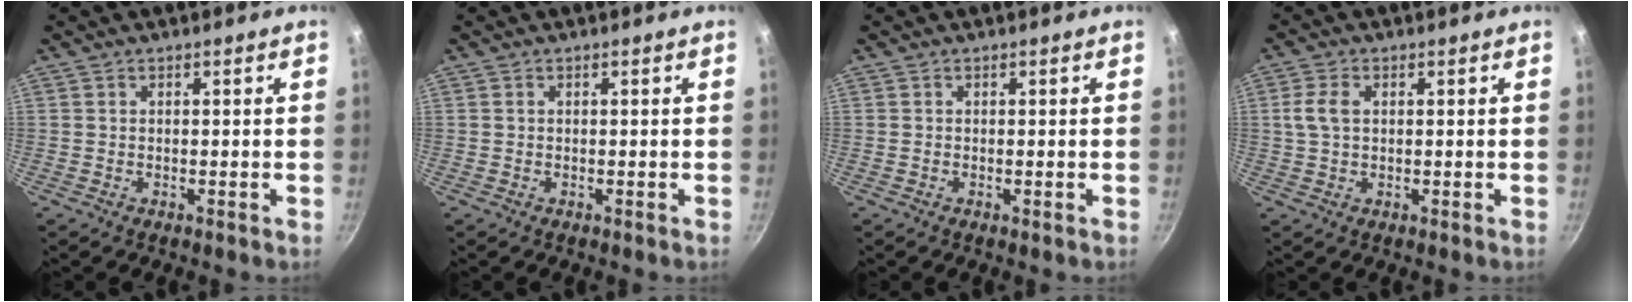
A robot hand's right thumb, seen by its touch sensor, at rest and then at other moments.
{"total": 0.0}
{"total": 0.0}
{"total": 4.2, "force": [0.8, 2.7, 3.2], "torque": [-0.075, 0.007, 0.015]}